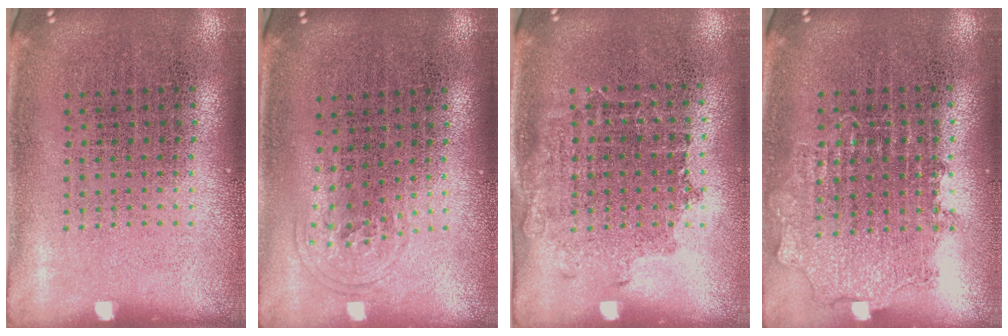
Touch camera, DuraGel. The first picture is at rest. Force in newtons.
{"total": 0.8, "press": 0.5, "slide": 0.7}
{"total": 1.1, "press": 0.9, "slide": 0.6}
{"total": 0.9, "press": 0.8, "slide": 0.2}